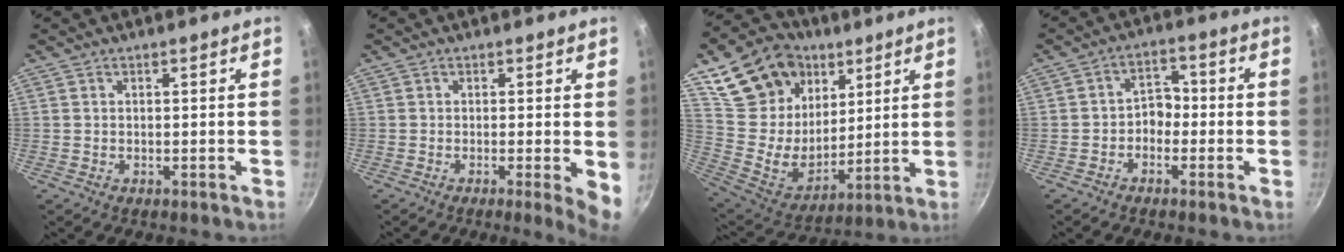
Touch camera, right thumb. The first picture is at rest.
{"total": 4.8, "force": [-0.5, 0.7, 4.7], "torque": [-0.053, -0.009, -0.008]}
{"total": 22.7, "force": [11.1, 16.6, 10.8], "torque": [-0.168, -0.054, 0.212]}
{"total": 4.5, "force": [-1.4, 3.4, 2.5], "torque": [-0.006, 0.026, -0.031]}